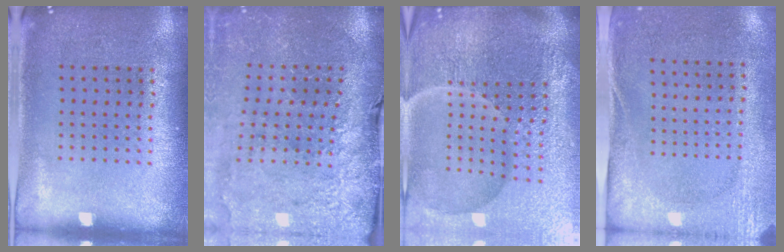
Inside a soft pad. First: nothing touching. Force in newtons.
{"total": 3.3, "press": 3.0, "slide": 1.3}
{"total": 7.2, "press": 6.3, "slide": 3.4}
{"total": 2.7, "press": 2.2, "slide": 1.7}